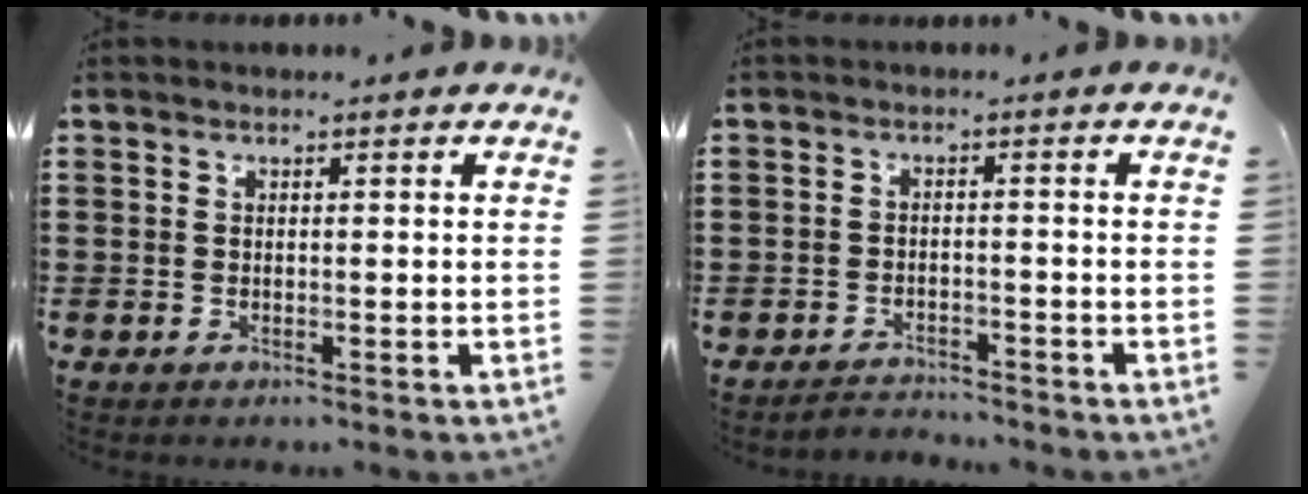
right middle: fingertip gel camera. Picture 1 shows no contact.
{"total": 2.5, "force": [-2.4, 0.3, -0.3], "torque": [-0.002, 0.002, -0.055]}